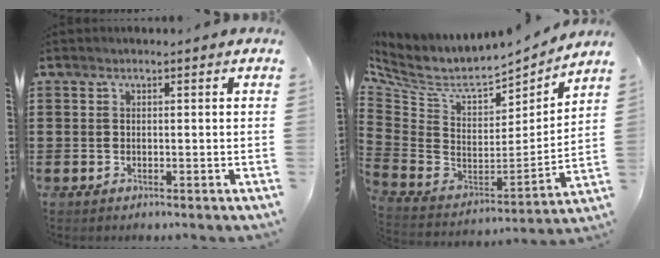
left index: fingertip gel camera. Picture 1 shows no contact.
{"total": 6.9, "force": [5.9, 2.1, 3.0], "torque": [-0.094, -0.055, 0.098]}